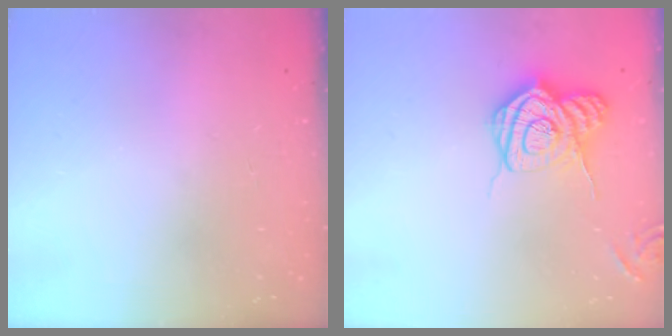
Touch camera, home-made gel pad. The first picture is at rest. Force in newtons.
{"total": 14.1, "press": 14.0, "slide": 1.3}